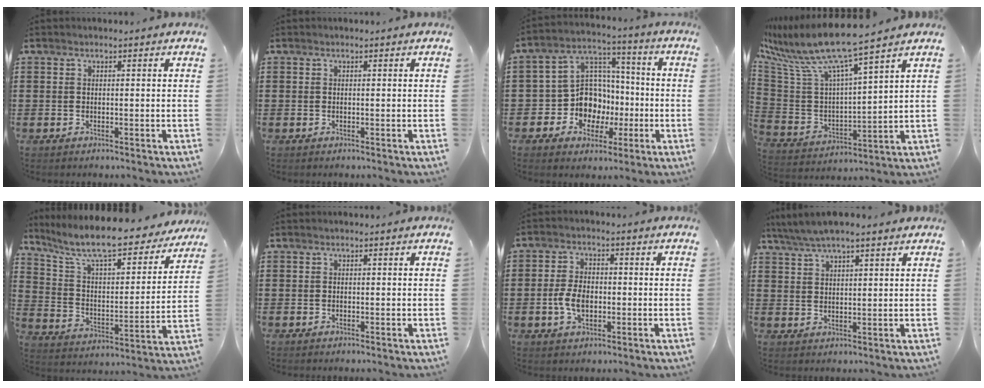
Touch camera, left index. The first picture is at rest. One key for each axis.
{"total": 0.0}
{"total": 10.3, "fx": -2.4, "fy": 9.3, "fz": 3.8, "tx": -0.100, "ty": 0.012, "tz": -0.038}
{"total": 9.6, "fx": 8.1, "fy": 0.1, "fz": 5.2, "tx": -0.145, "ty": -0.064, "tz": 0.131}
{"total": 9.8, "fx": 8.5, "fy": 1.0, "fz": 4.9, "tx": -0.128, "ty": -0.056, "tz": 0.142}
{"total": 0.0}
{"total": 5.0, "fx": -0.9, "fy": 3.0, "fz": 3.9, "tx": -0.083, "ty": -0.004, "tz": -0.023}
{"total": 4.4, "fx": 3.7, "fy": 0.7, "fz": 2.4, "tx": -0.055, "ty": -0.005, "tz": 0.066}